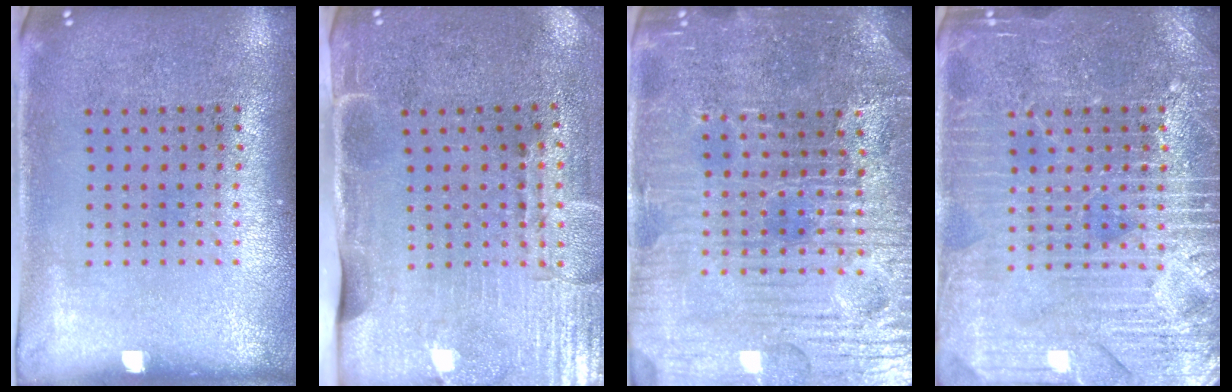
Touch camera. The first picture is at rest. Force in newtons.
{"total": 4.4, "press": 3.7, "slide": 2.4}
{"total": 5.3, "press": 5.0, "slide": 1.6}
{"total": 4.0, "press": 4.0, "slide": 0.4}